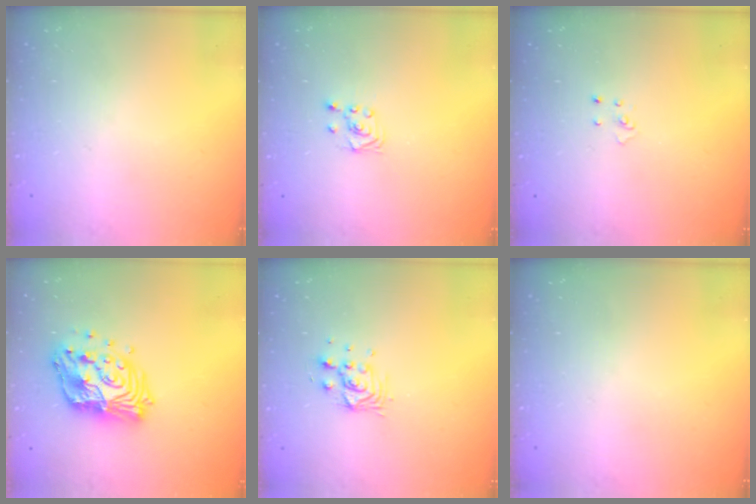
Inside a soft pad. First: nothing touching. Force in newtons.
{"total": 2.3, "press": 2.2, "slide": 0.6}
{"total": 3.0, "press": 2.9, "slide": 0.3}
{"total": 15.9, "press": 15.9, "slide": 1.1}
{"total": 5.9, "press": 5.9, "slide": 0.4}
{"total": 0.0}